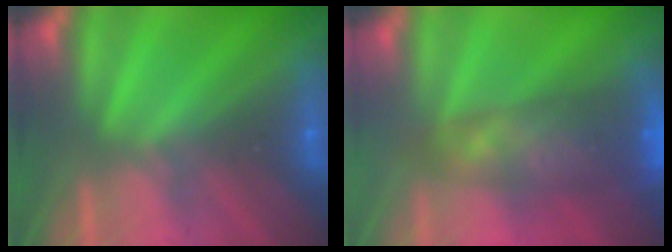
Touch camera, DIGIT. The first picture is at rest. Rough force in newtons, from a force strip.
{"total": 7.6}